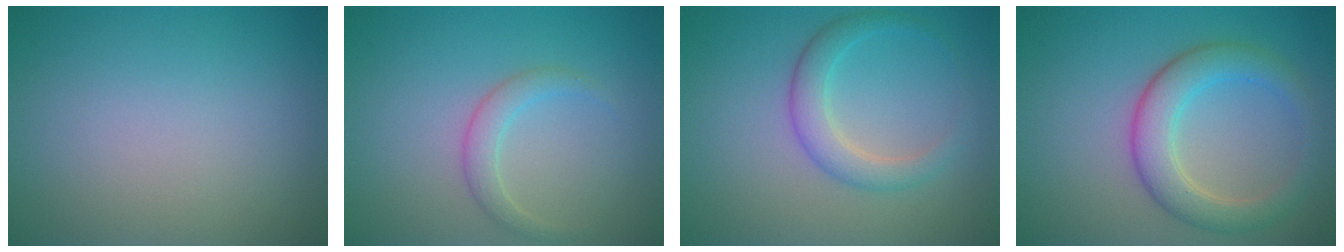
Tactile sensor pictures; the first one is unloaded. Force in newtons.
{"total": 1.9, "press": 1.9, "slide": 0.1}
{"total": 2.9, "press": 2.9, "slide": 0.1}
{"total": 4.7, "press": 4.7, "slide": 0.1}